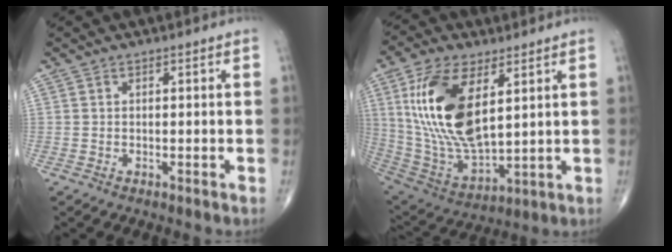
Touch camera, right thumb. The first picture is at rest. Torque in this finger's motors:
{"motor_torque": [-0.19, 3.67, 1.96, 0.81, 0.71]}